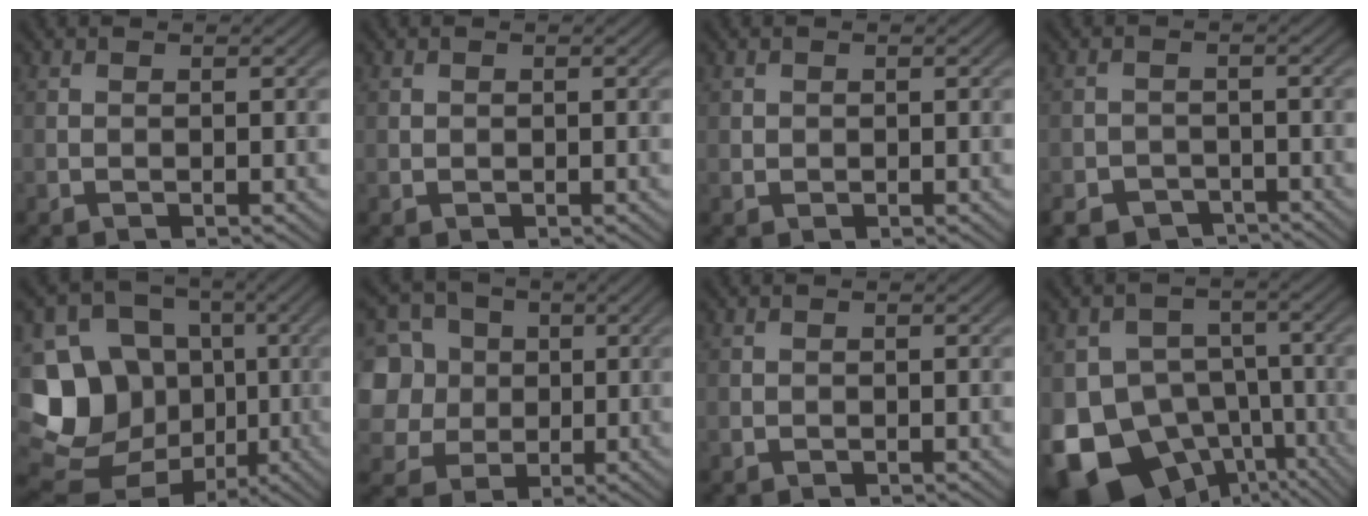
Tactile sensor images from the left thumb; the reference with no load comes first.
{"total": 0.5, "force": [0.1, 0.5, 0.1], "torque": [-0.001, -0.004, 0.003]}
{"total": 0.8, "force": [0.2, 0.8, 0.2], "torque": [-0.005, -0.004, 0.007]}
{"total": 4.8, "force": [-3.5, 2.9, 1.5], "torque": [-0.029, -0.006, -0.064]}
{"total": 18.3, "force": [-2.6, 16.3, 8.1], "torque": [-0.237, -0.006, -0.043]}
{"total": 10.9, "force": [1.0, 9.8, 4.8], "torque": [-0.164, 0.006, -0.004]}
{"total": 0.0}
{"total": 15.6, "force": [-8.1, 11.2, 7.3], "torque": [-0.168, -0.027, -0.132]}